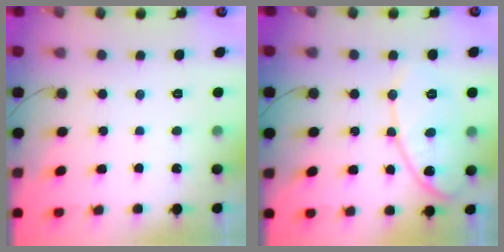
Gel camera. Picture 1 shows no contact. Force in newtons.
{"total": 11.5, "press": 11.5, "slide": 0.6}